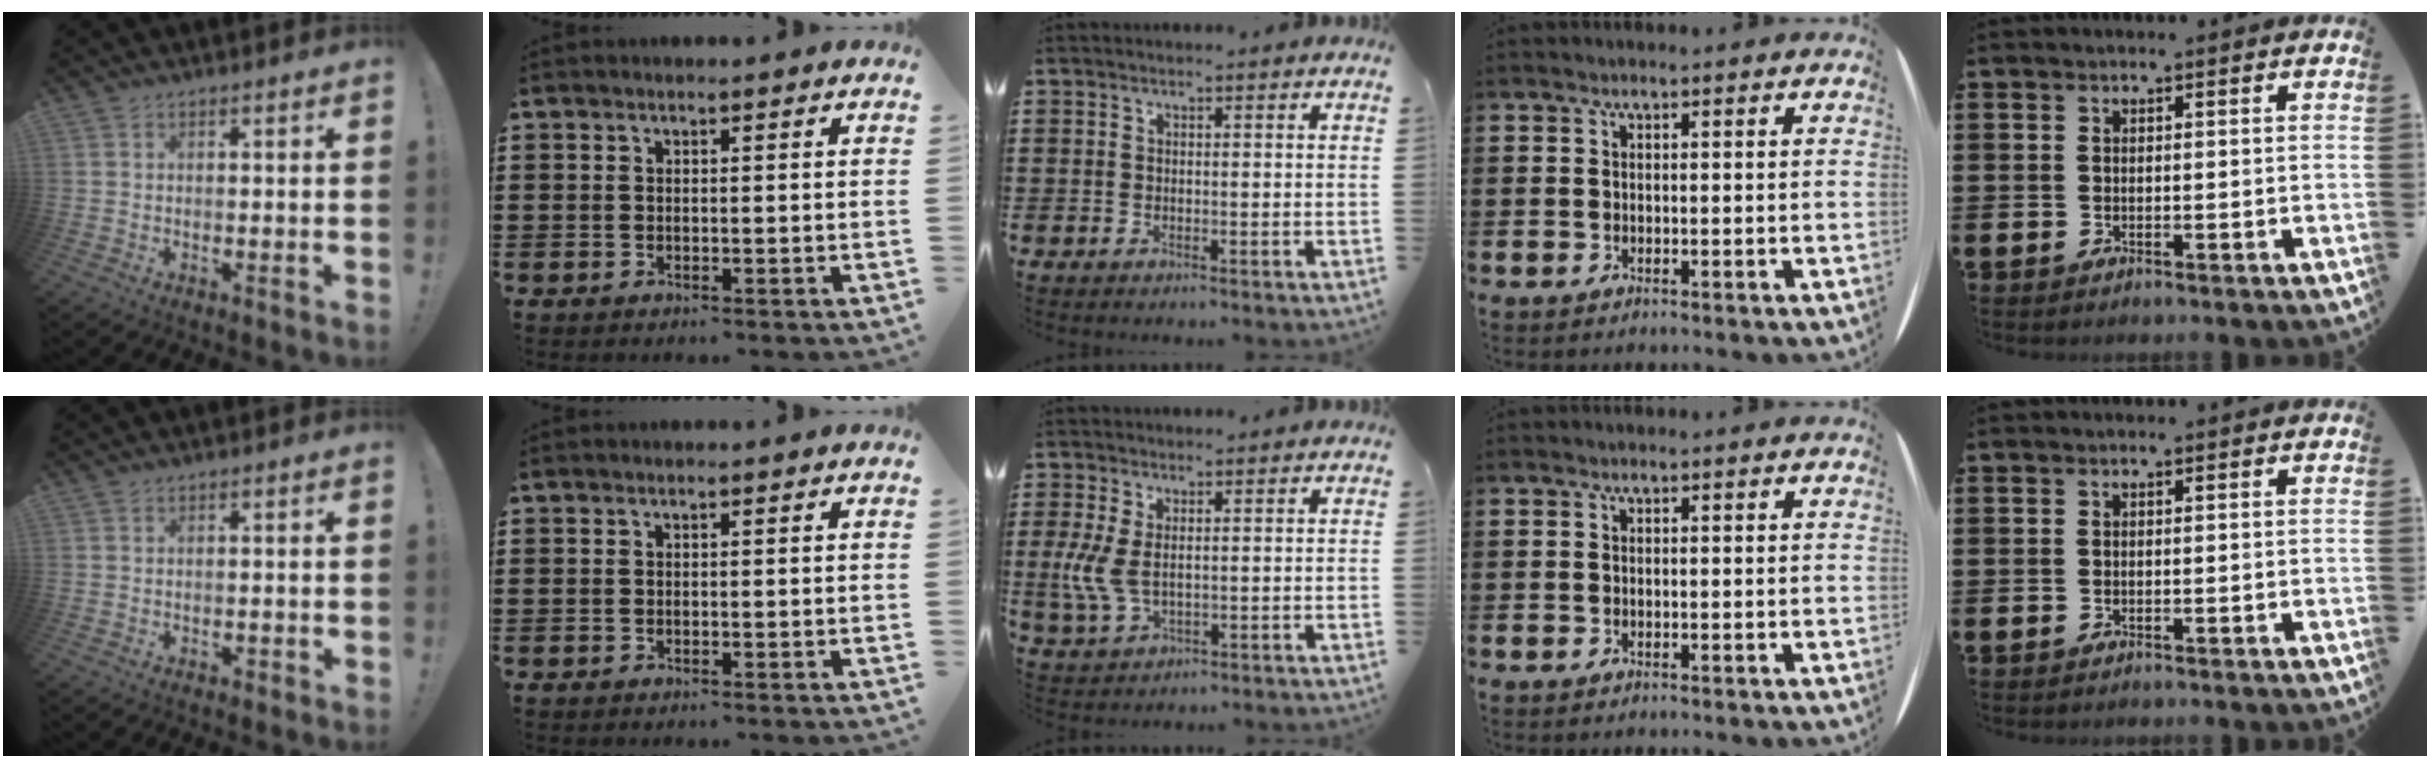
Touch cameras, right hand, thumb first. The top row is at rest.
{"thumb": {"total": 0.7, "force": [-0.5, 0.5, 0.1], "torque": [-0.002, 0.003, -0.008]}, "middle": {"total": 5.7, "force": [0.4, 3.2, 4.6], "torque": [-0.127, -0.005, 0.000]}}